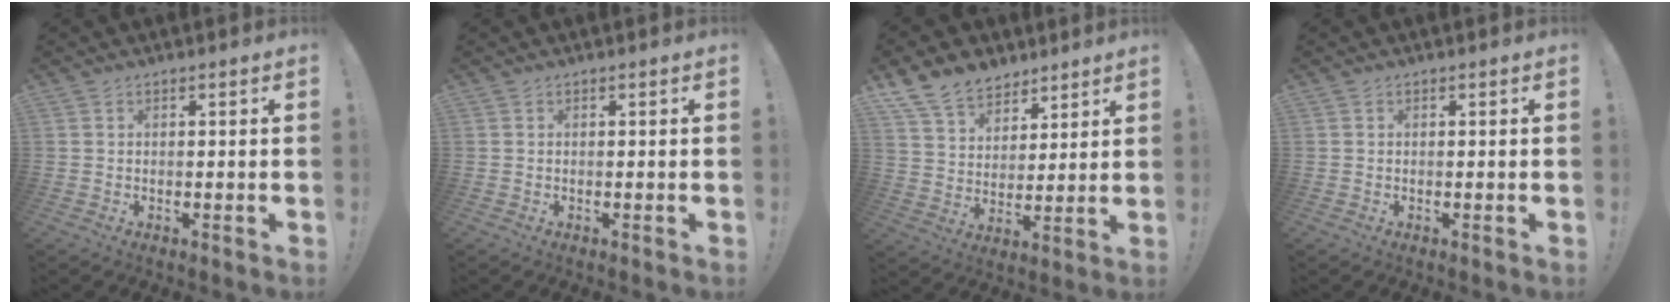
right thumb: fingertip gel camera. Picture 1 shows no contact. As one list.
[{"total": 0.0}, {"total": 12.5, "force": [9.4, 7.7, 3.2], "torque": [-0.072, -0.064, 0.187]}, {"total": 0.0}]